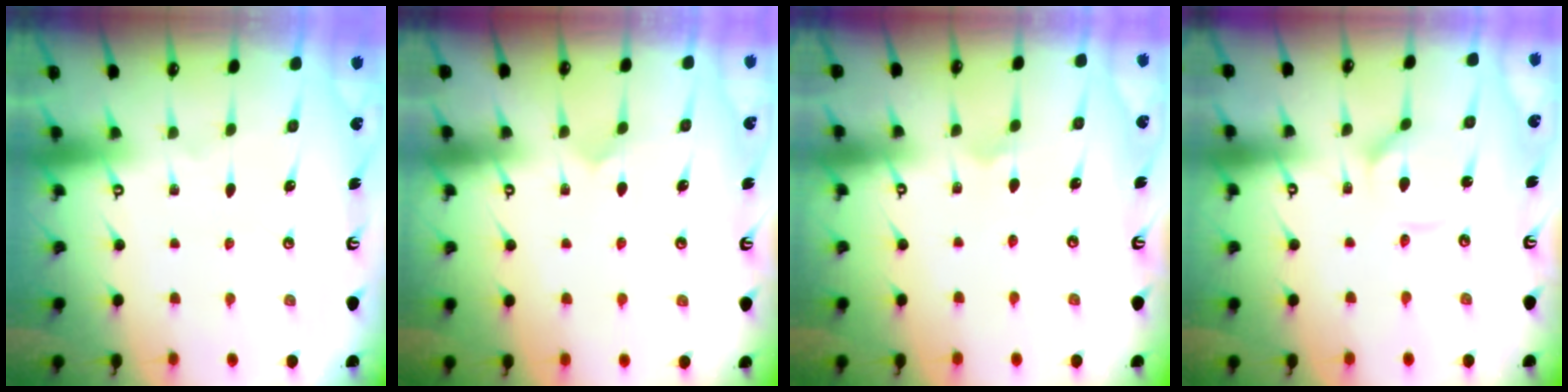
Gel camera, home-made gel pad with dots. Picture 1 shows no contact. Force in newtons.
{"total": 4.6, "press": 4.6, "slide": 0.4}
{"total": 2.9, "press": 2.9, "slide": 0.4}
{"total": 2.4, "press": 2.4, "slide": 0.3}